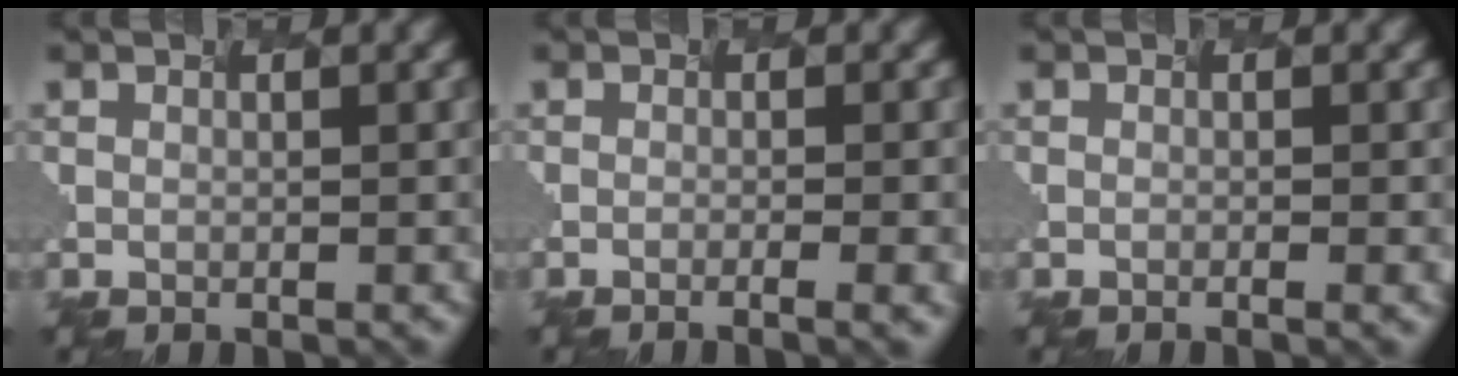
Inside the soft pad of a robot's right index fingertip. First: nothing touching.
{"total": 3.1, "force": [-1.4, 0.6, 2.7], "torque": [-0.028, -0.005, -0.002]}
{"total": 0.8, "force": [-0.5, -0.1, 0.6], "torque": [-0.007, -0.001, -0.003]}